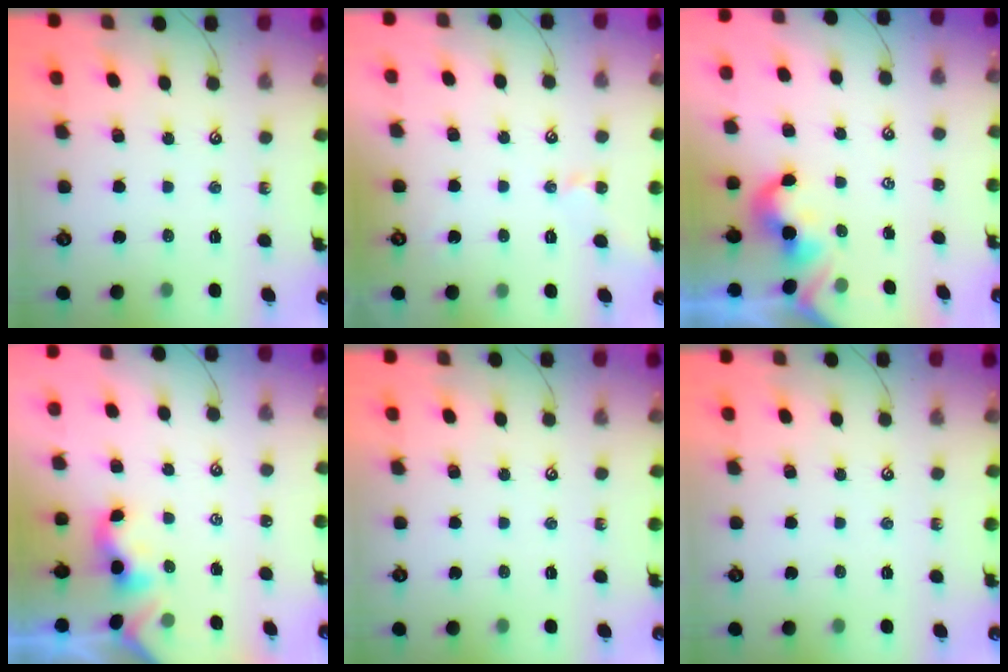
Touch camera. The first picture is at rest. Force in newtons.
{"total": 2.2, "press": 2.2, "slide": 0.3}
{"total": 2.1, "press": 2.0, "slide": 0.5}
{"total": 1.1, "press": 1.0, "slide": 0.4}
{"total": 0.0}
{"total": 0.0}